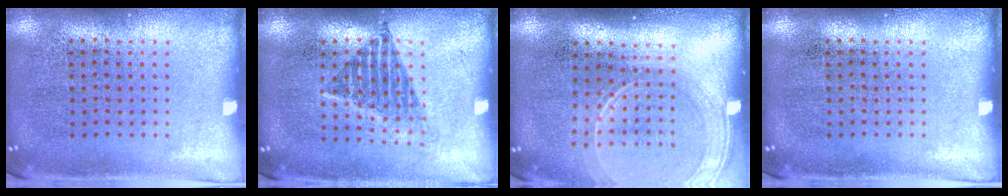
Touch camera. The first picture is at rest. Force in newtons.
{"total": 1.3, "press": 1.1, "slide": 0.7}
{"total": 1.8, "press": 1.6, "slide": 0.8}
{"total": 0.0}